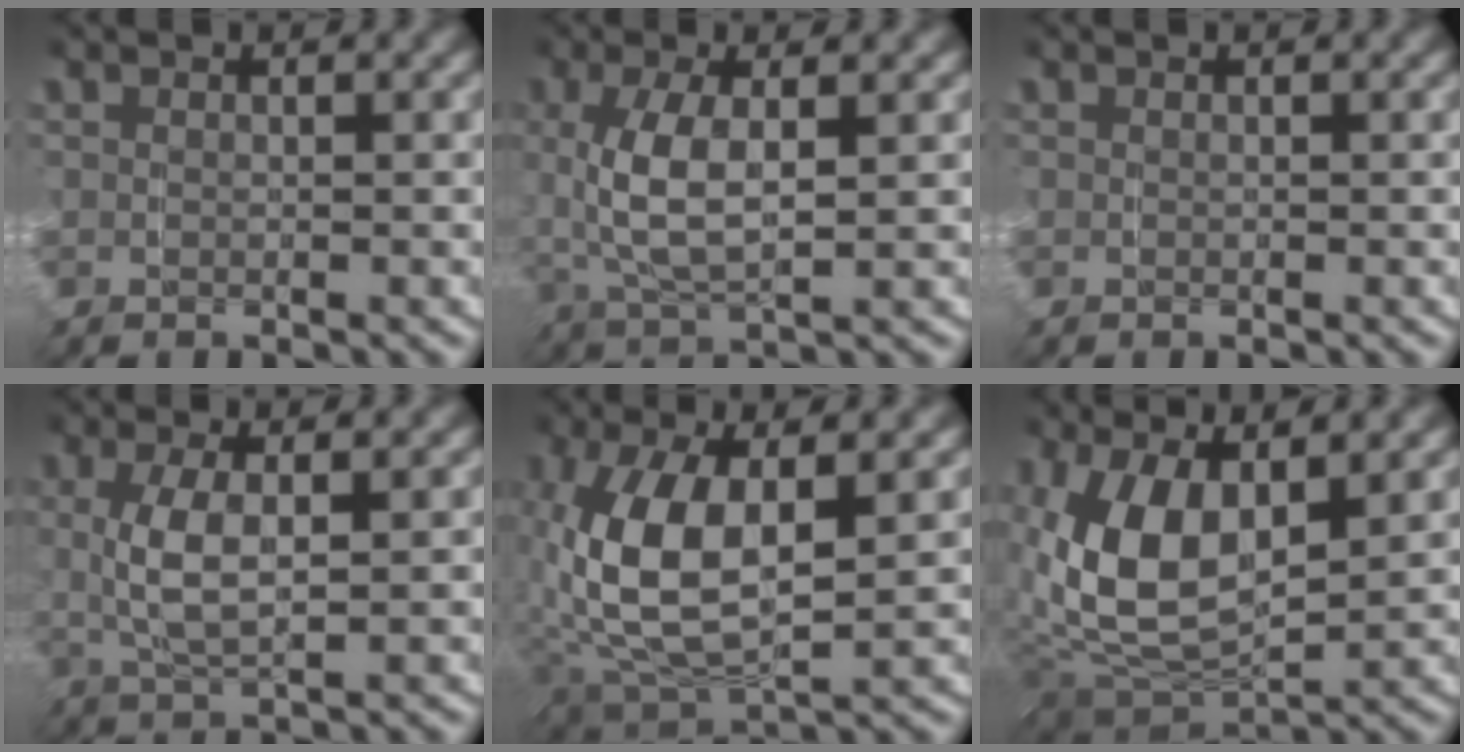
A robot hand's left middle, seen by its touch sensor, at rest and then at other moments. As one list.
[{"total": 4.9, "force": [0.5, 2.2, 4.4], "torque": [-0.111, 0.000, 0.012]}, {"total": 0.0}, {"total": 3.9, "force": [0.5, 1.5, 3.6], "torque": [-0.090, -0.001, 0.011]}, {"total": 9.0, "force": [0.6, 5.0, 7.5], "torque": [-0.192, -0.013, 0.024]}, {"total": 8.4, "force": [1.2, 4.9, 6.8], "torque": [-0.169, -0.010, 0.026]}]